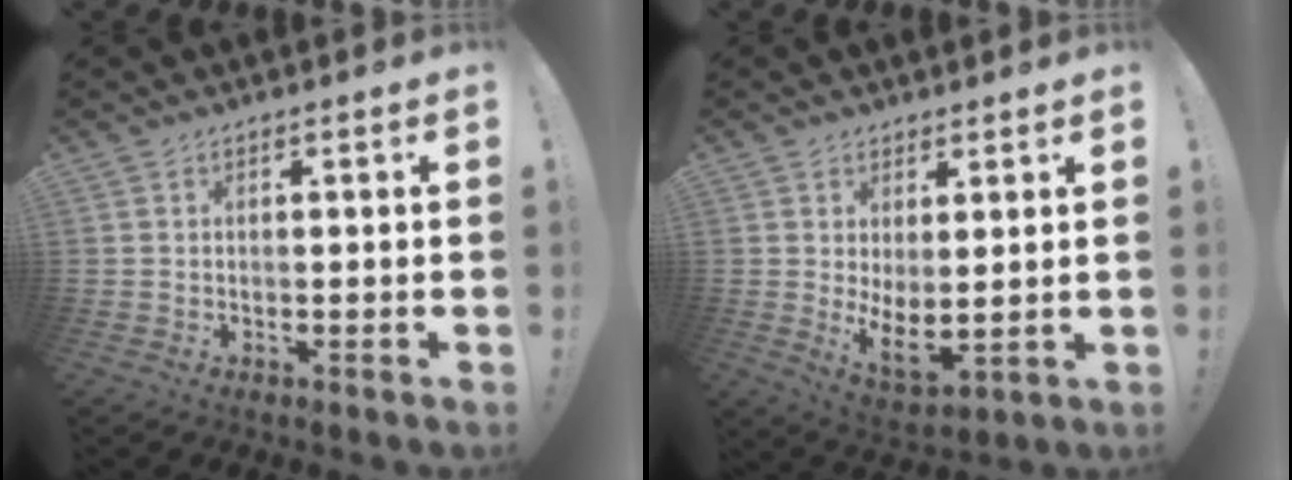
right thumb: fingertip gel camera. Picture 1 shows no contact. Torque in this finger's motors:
{"motor_torque": [-0.26, 0.54, 0.60, 0.06, 0.03]}